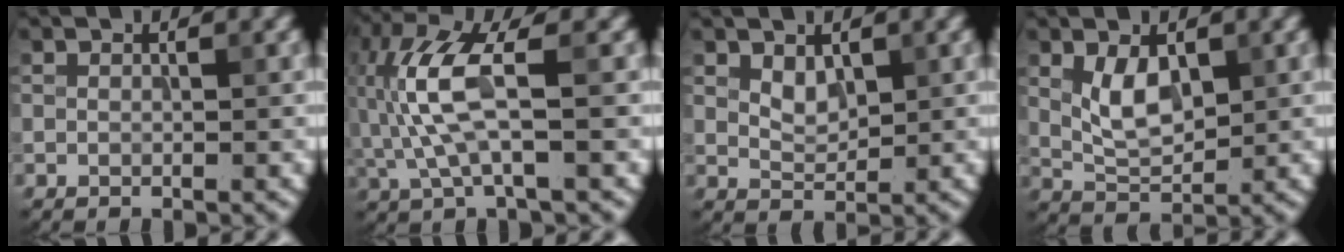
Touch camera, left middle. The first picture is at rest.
{"total": 6.8, "force": [-0.1, 2.0, 6.5], "torque": [-0.163, 0.014, -0.003]}
{"total": 1.8, "force": [0.9, 1.1, 1.1], "torque": [-0.019, -0.005, 0.022]}
{"total": 3.8, "force": [1.0, 2.1, 3.0], "torque": [-0.063, -0.004, 0.024]}